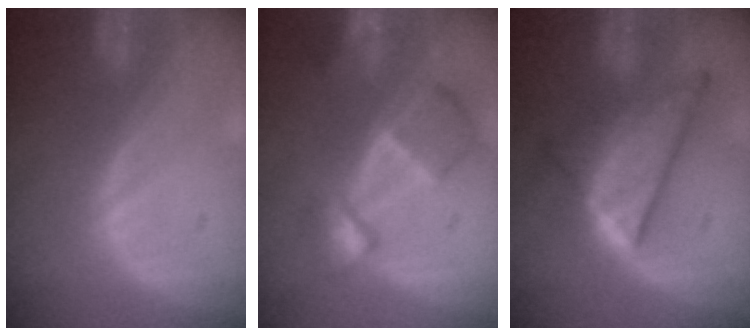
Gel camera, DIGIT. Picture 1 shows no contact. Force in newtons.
{"total": 7.6, "press": 6.7, "slide": 3.7}
{"total": 8.8, "press": 8.8, "slide": 0.6}